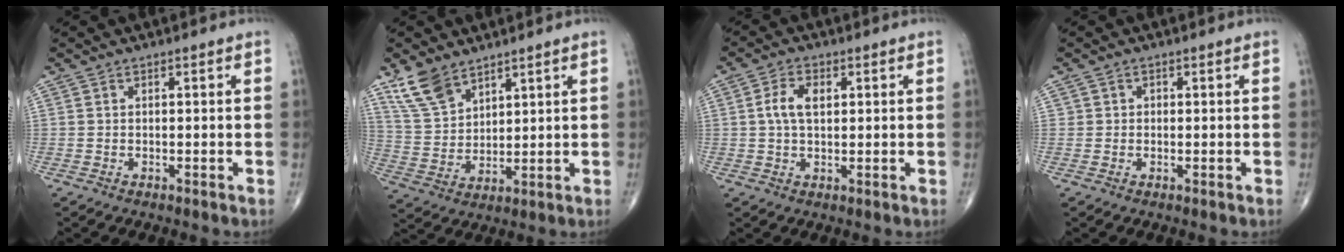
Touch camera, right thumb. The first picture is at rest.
{"total": 8.9, "force": [6.5, 4.5, 4.1], "torque": [-0.072, -0.026, 0.141]}
{"total": 5.1, "force": [1.0, 2.9, 4.1], "torque": [-0.083, 0.007, 0.018]}
{"total": 0.9, "force": [0.0, 0.9, 0.1], "torque": [0.006, 0.004, -0.002]}